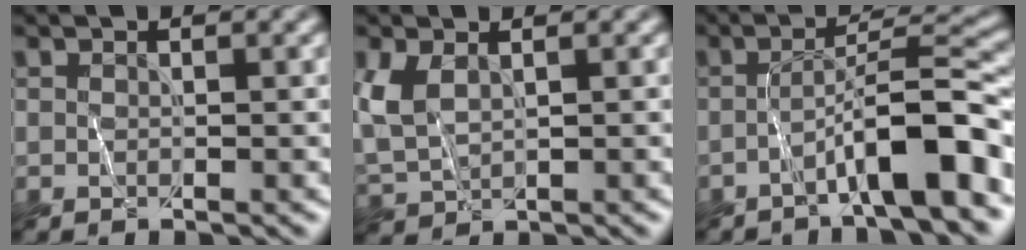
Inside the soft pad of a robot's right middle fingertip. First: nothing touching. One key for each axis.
{"total": 4.0, "fx": 1.2, "fy": 2.4, "fz": 3.0, "tx": -0.084, "ty": 0.003, "tz": 0.027}
{"total": 6.4, "fx": -2.8, "fy": 0.9, "fz": 5.7, "tx": -0.089, "ty": 0.023, "tz": -0.047}